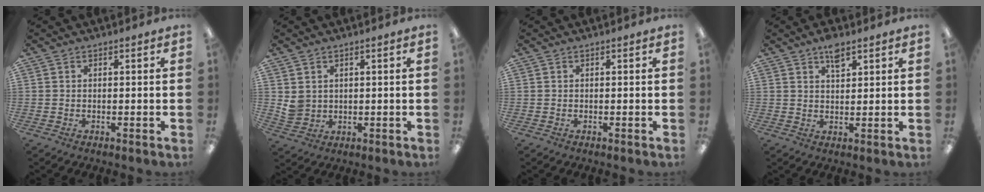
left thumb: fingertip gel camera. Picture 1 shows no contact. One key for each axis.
{"total": 3.3, "fx": 1.6, "fy": 2.8, "fz": 0.6, "tx": -0.012, "ty": -0.006, "tz": 0.030}
{"total": 0.0}
{"total": 4.6, "fx": 3.0, "fy": 1.7, "fz": 3.0, "tx": -0.042, "ty": -0.014, "tz": 0.050}